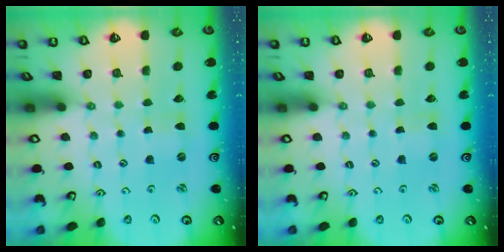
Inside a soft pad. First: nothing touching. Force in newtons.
{"total": 0.0}